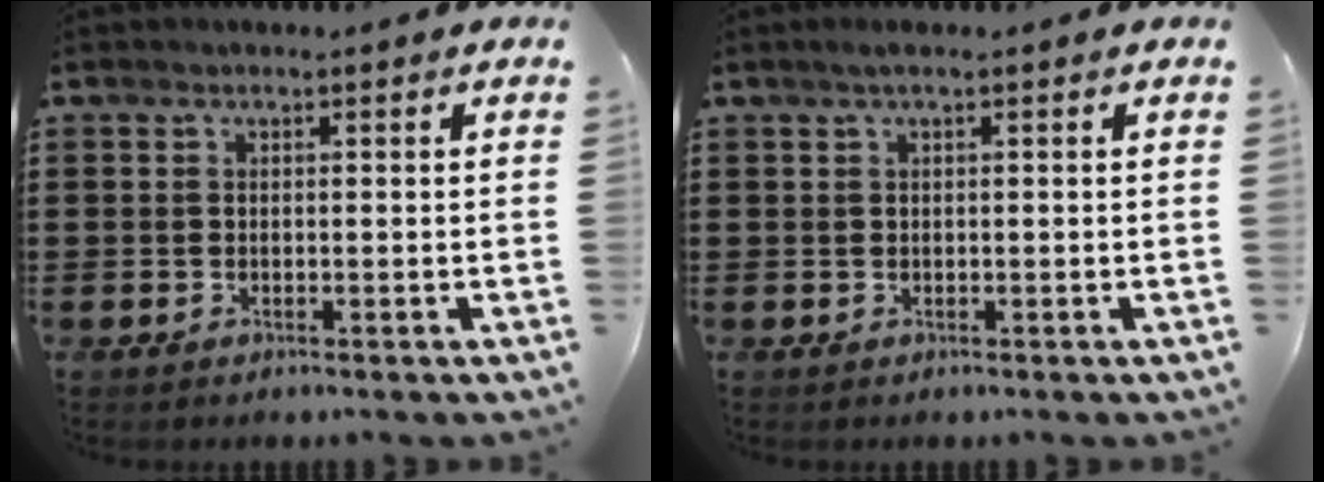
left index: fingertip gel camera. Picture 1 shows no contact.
{"total": 1.0, "force": [0.2, 0.0, 0.9], "torque": [-0.015, -0.001, 0.005]}